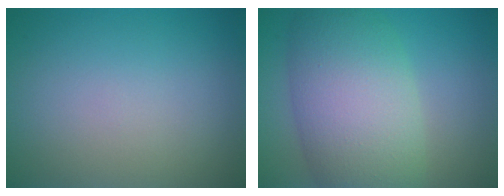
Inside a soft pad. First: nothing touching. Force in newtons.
{"total": 9.8, "press": 9.8, "slide": 0.3}